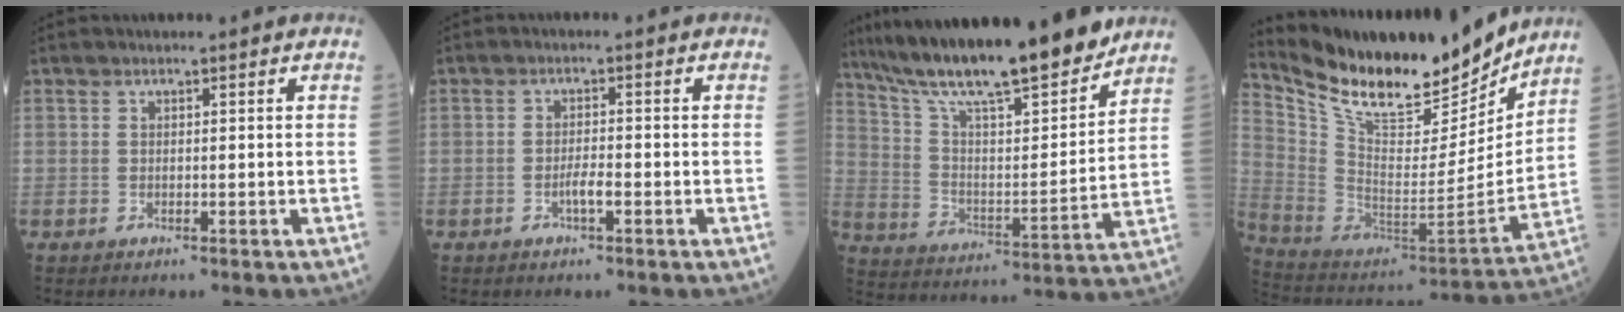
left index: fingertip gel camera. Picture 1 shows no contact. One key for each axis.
{"total": 2.1, "fx": -1.0, "fy": 0.3, "fz": 1.8, "tx": -0.032, "ty": 0.001, "tz": -0.018}
{"total": 20.3, "fx": 17.2, "fy": 1.8, "fz": 10.5, "tx": -0.179, "ty": -0.002, "tz": 0.285}
{"total": 22.5, "fx": 19.3, "fy": 5.5, "fz": 10.2, "tx": -0.194, "ty": -0.029, "tz": 0.323}